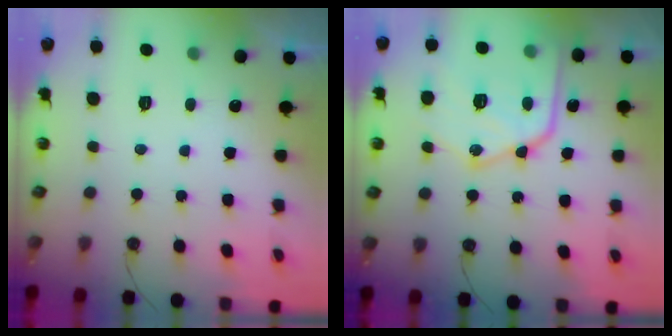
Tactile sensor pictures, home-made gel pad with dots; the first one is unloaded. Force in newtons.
{"total": 21.2, "press": 21.2, "slide": 1.5}